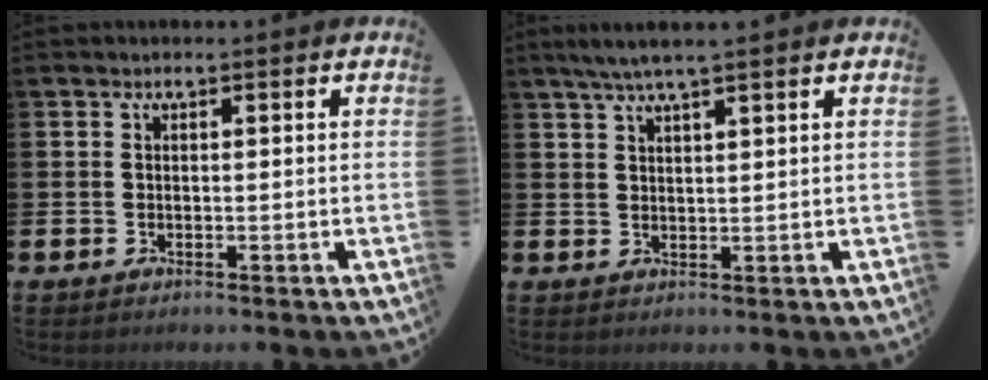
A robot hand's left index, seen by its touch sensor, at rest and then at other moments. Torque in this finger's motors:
{"motor_torque": [0.75, -0.63, 0.63, 0.16]}